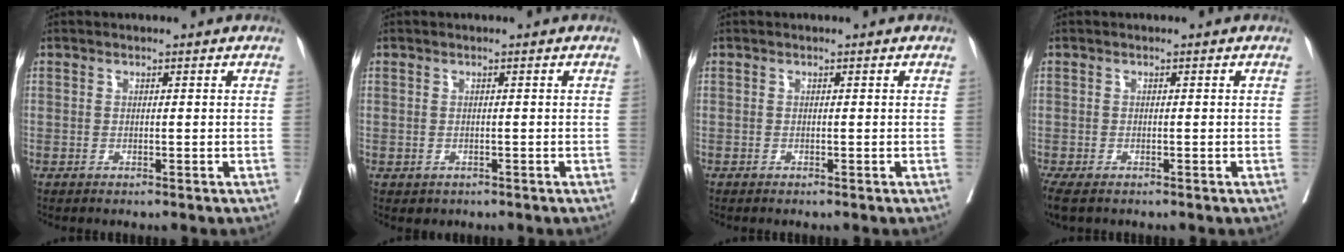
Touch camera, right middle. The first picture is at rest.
{"total": 0.9, "force": [-0.3, 0.8, 0.3], "torque": [-0.005, 0.002, 0.003]}
{"total": 0.0}
{"total": 4.9, "force": [-3.4, 2.2, 2.8], "torque": [-0.061, -0.017, -0.055]}